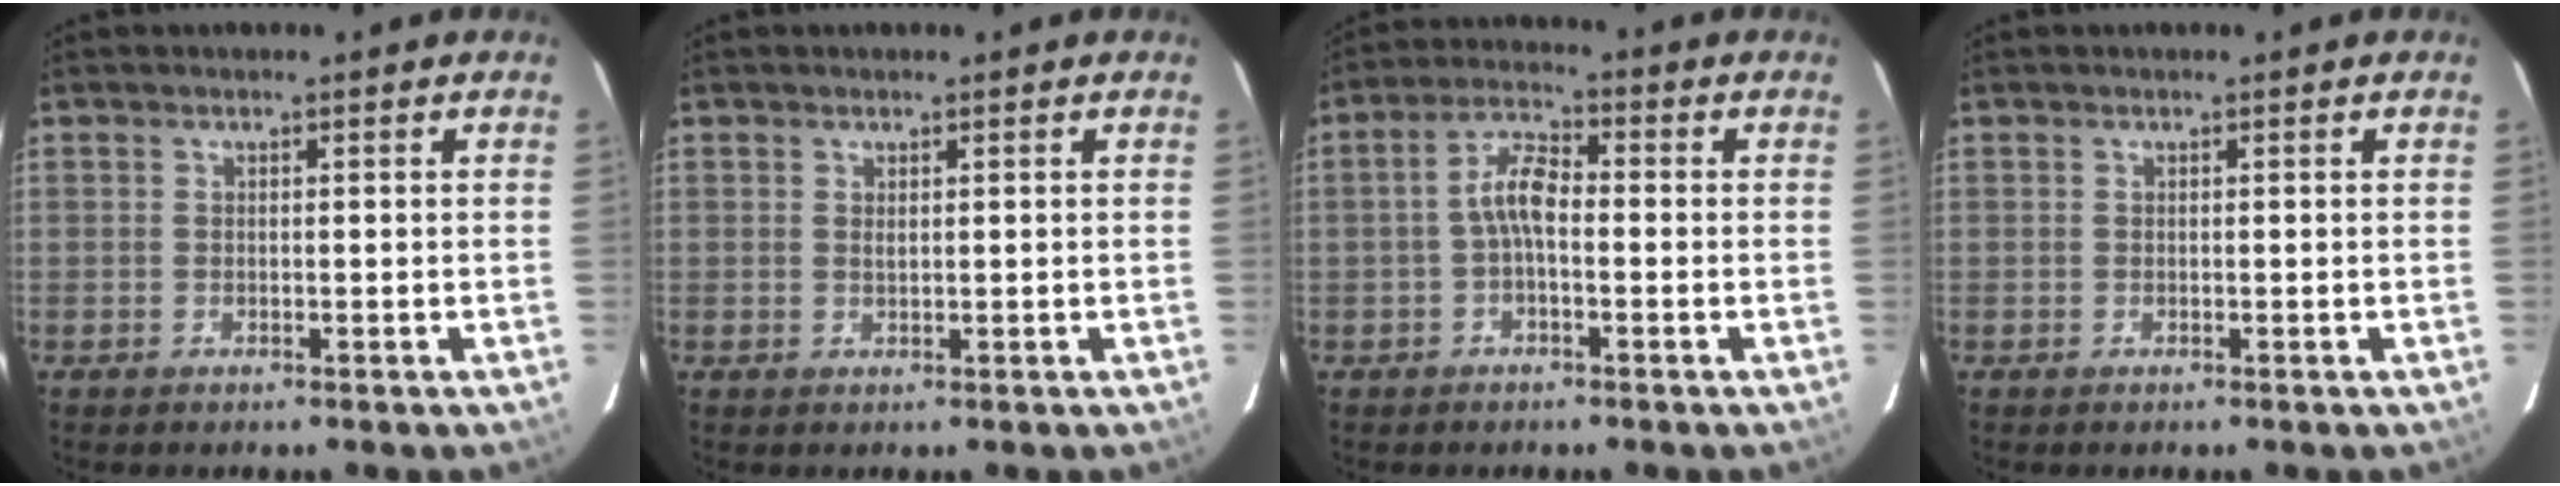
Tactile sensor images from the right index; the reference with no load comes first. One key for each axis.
{"total": 0.7, "fx": 0.4, "fy": 0.2, "fz": 0.5, "tx": -0.010, "ty": 0.002, "tz": 0.008}
{"total": 5.1, "fx": -1.1, "fy": 2.1, "fz": 4.5, "tx": -0.094, "ty": 0.019, "tz": -0.023}
{"total": 0.0}